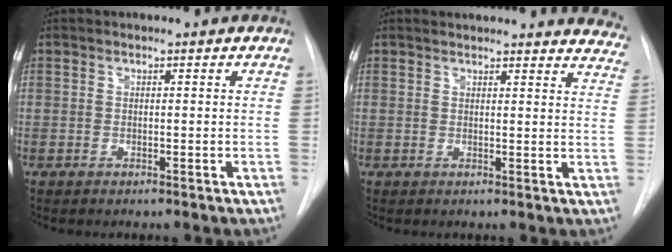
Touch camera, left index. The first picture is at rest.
{"total": 16.8, "force": [16.3, 3.0, 3.0], "torque": [-0.014, -0.048, 0.161]}